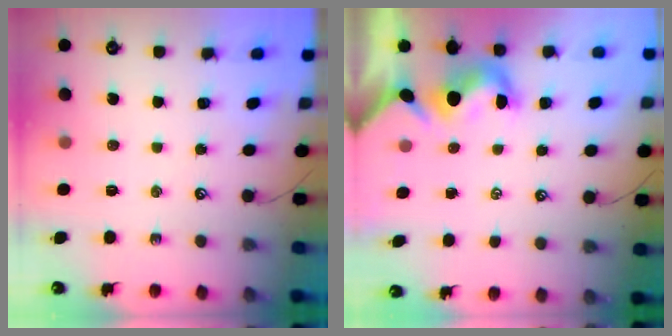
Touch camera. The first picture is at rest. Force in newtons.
{"total": 2.6, "press": 2.4, "slide": 1.0}